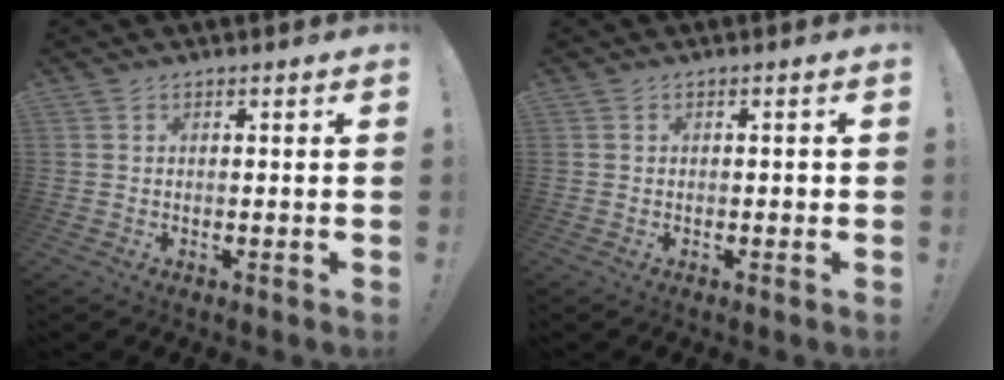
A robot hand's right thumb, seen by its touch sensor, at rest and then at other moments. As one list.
[{"total": 0.7, "force": [-0.4, 0.5, 0.3], "torque": [-0.004, 0.002, -0.007]}]